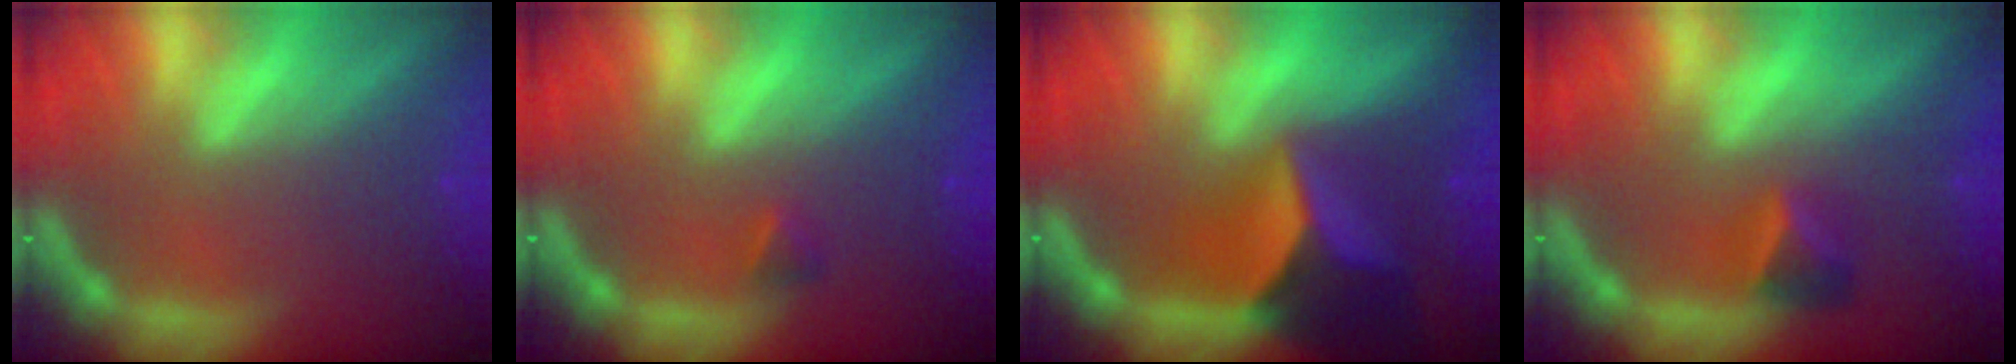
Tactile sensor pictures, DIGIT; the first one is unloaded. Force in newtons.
{"total": 0.9}
{"total": 9.5}
{"total": 2.4}